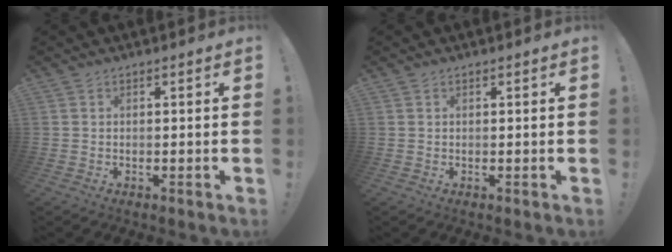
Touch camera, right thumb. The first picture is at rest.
{"total": 0.0}